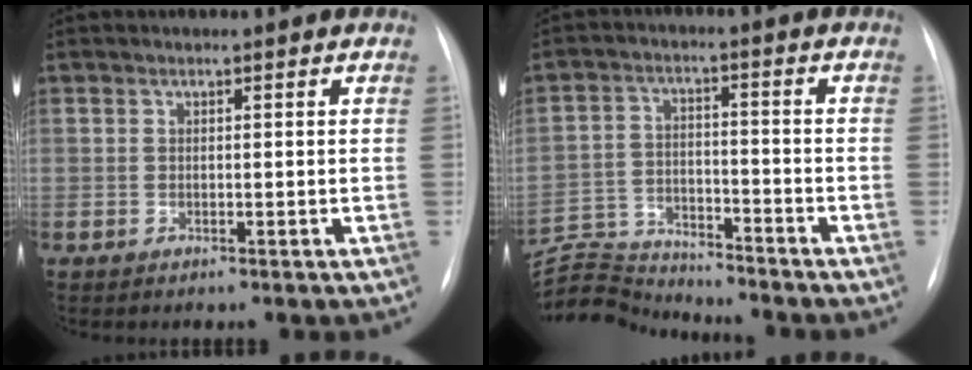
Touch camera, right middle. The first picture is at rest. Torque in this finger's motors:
{"motor_torque": [-0.21, -0.18, -0.10, -0.03]}